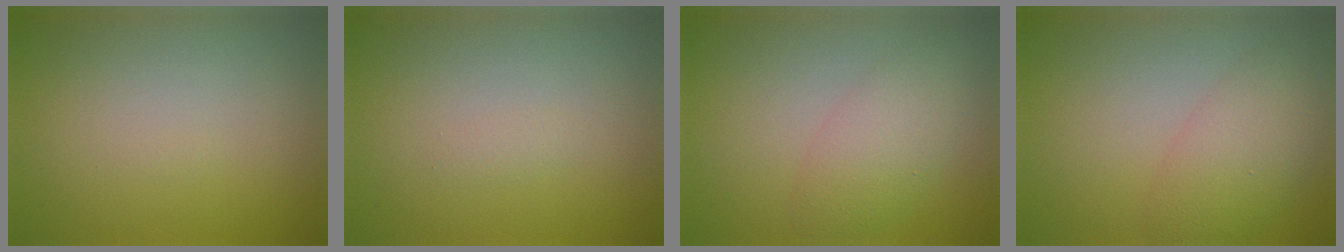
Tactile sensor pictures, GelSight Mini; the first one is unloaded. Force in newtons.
{"total": 0.6, "press": 0.6, "slide": 0.0}
{"total": 3.7, "press": 3.7, "slide": 0.0}
{"total": 4.5, "press": 4.5, "slide": 0.2}